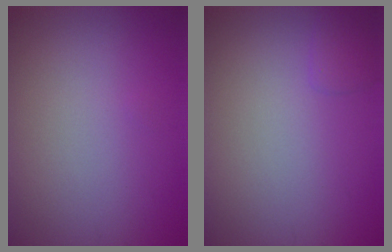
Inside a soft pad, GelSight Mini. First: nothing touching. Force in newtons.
{"total": 0.9, "press": 0.9, "slide": 0.1}